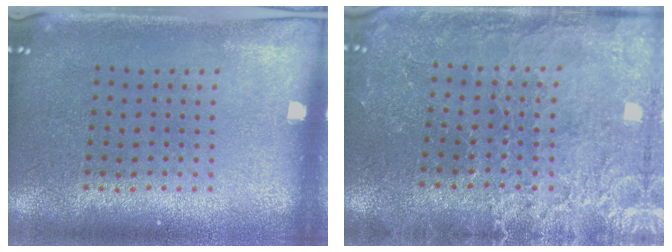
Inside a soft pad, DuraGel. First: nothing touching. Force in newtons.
{"total": 3.4, "press": 3.2, "slide": 1.1}